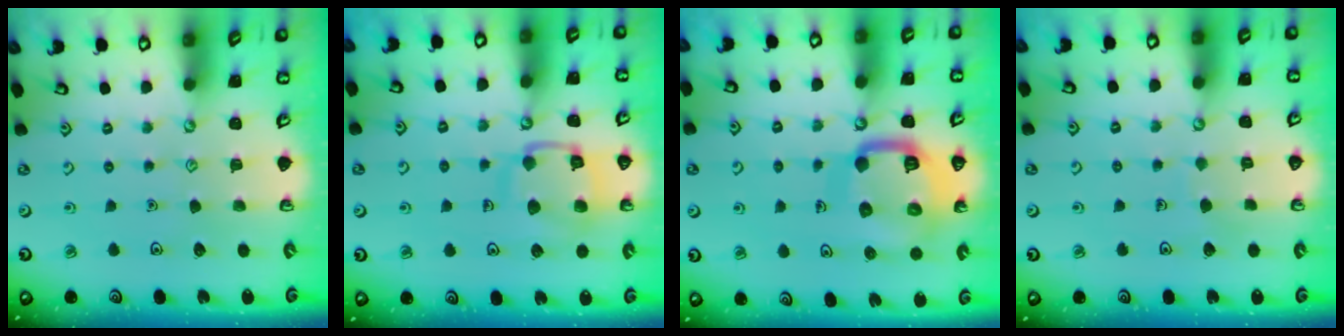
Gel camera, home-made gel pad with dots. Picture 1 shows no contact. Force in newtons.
{"total": 12.6, "press": 12.5, "slide": 1.2}
{"total": 16.6, "press": 16.5, "slide": 1.6}
{"total": 2.2, "press": 2.2, "slide": 0.1}